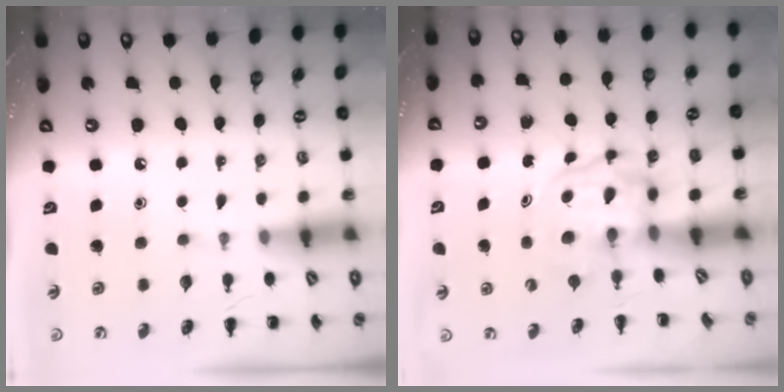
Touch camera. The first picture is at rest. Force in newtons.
{"total": 3.9, "press": 3.8, "slide": 0.6}